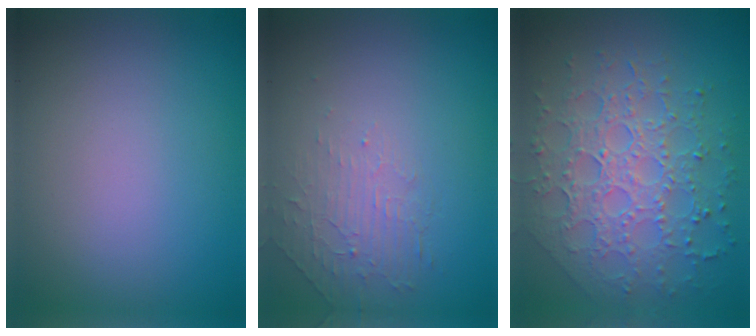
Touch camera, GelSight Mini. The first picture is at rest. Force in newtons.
{"total": 1.9, "press": 0.6, "slide": 1.8}
{"total": 7.7, "press": 5.5, "slide": 5.4}